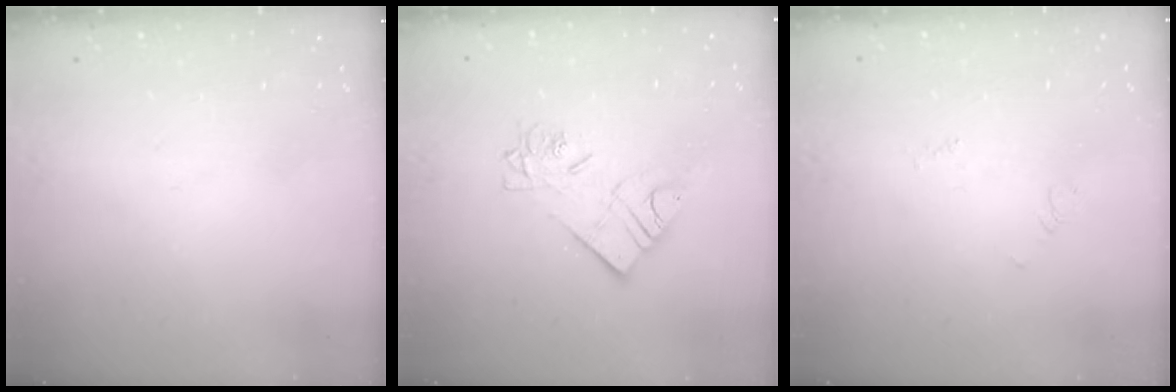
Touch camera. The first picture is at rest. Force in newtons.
{"total": 10.6, "press": 10.5, "slide": 0.9}
{"total": 1.7, "press": 1.6, "slide": 0.3}